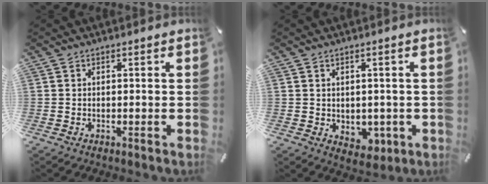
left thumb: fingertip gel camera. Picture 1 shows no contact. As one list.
[{"total": 3.0, "force": [0.2, 2.9, 0.8], "torque": [0.000, -0.004, 0.005]}]